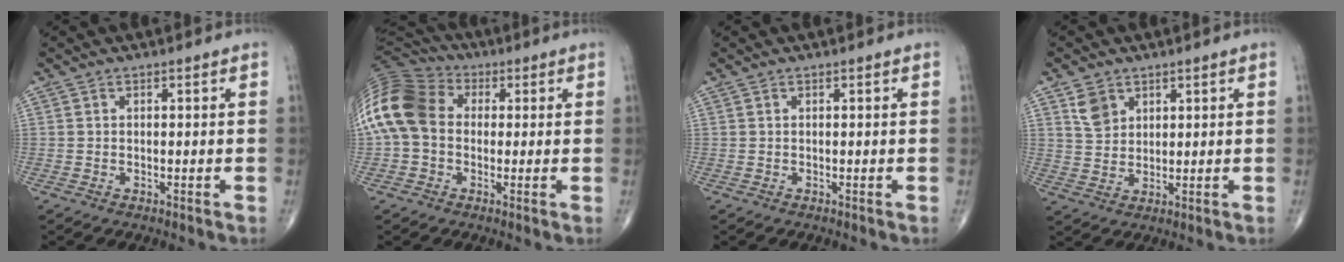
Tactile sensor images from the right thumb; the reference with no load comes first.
{"total": 16.5, "force": [1.0, 12.8, 10.4], "torque": [-0.229, 0.041, 0.010]}
{"total": 0.0}
{"total": 4.7, "force": [2.5, 3.5, 1.9], "torque": [-0.021, -0.015, 0.053]}